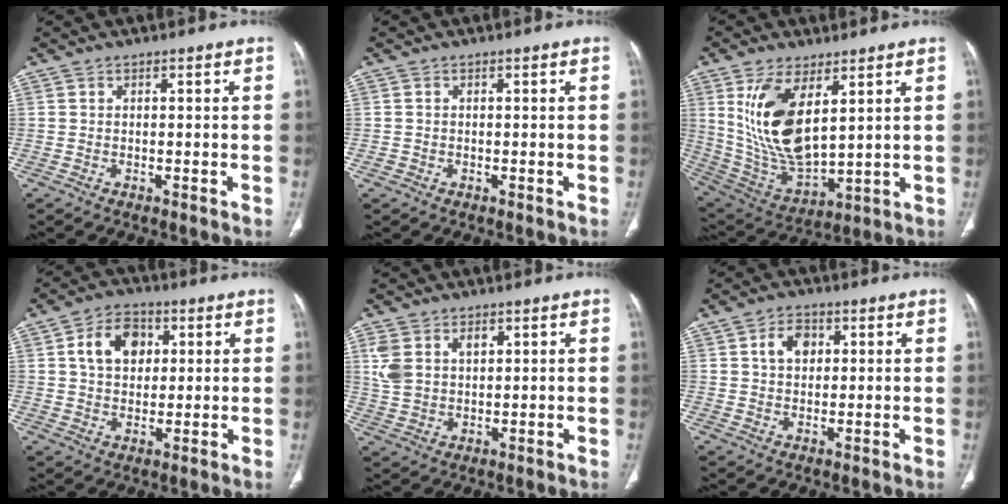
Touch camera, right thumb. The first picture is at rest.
{"total": 0.8, "force": [-0.2, 0.7, 0.2], "torque": [-0.003, 0.002, -0.004]}
{"total": 16.3, "force": [5.7, 7.6, 13.2], "torque": [-0.249, -0.027, 0.133]}
{"total": 9.4, "force": [2.6, 6.9, 5.9], "torque": [-0.074, 0.002, 0.041]}
{"total": 7.2, "force": [2.7, 4.9, 4.6], "torque": [-0.086, 0.000, 0.062]}
{"total": 5.1, "force": [1.5, 3.7, 3.2], "torque": [-0.041, 0.003, 0.024]}